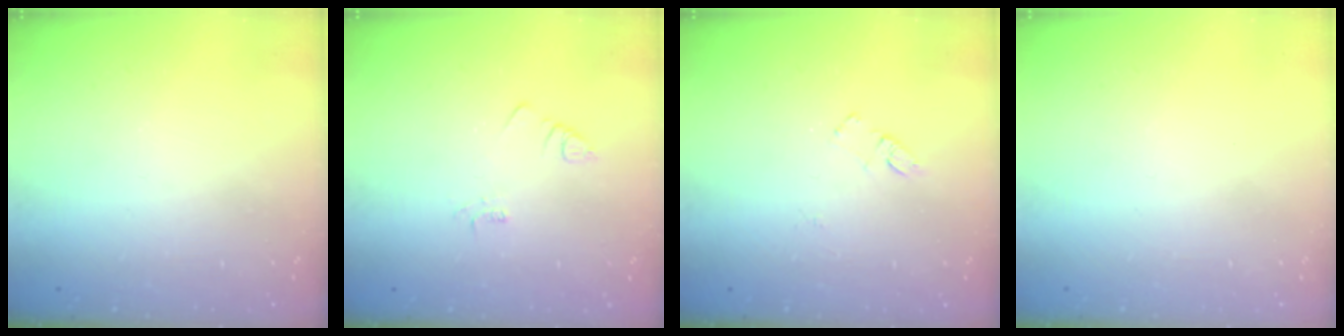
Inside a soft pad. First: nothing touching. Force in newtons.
{"total": 2.1, "press": 2.1, "slide": 0.4}
{"total": 6.2, "press": 6.2, "slide": 0.5}
{"total": 1.8, "press": 1.8, "slide": 0.2}